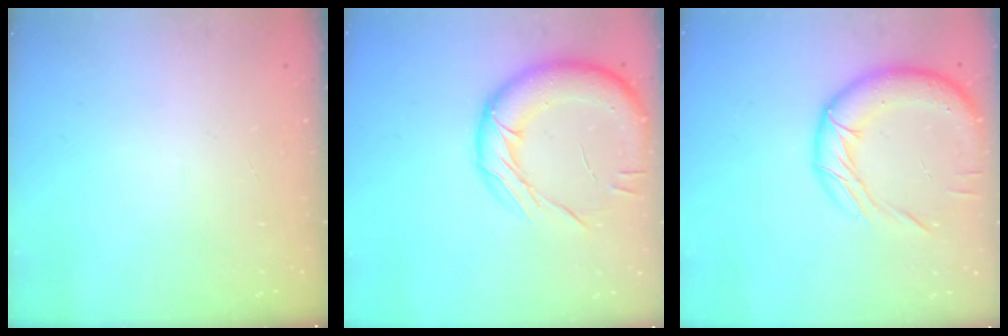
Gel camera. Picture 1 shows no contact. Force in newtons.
{"total": 17.3, "press": 17.2, "slide": 1.6}
{"total": 16.9, "press": 16.8, "slide": 2.3}